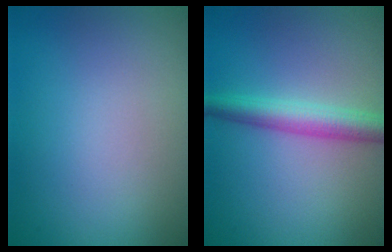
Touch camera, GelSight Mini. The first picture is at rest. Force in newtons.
{"total": 3.8, "press": 3.8, "slide": 0.1}